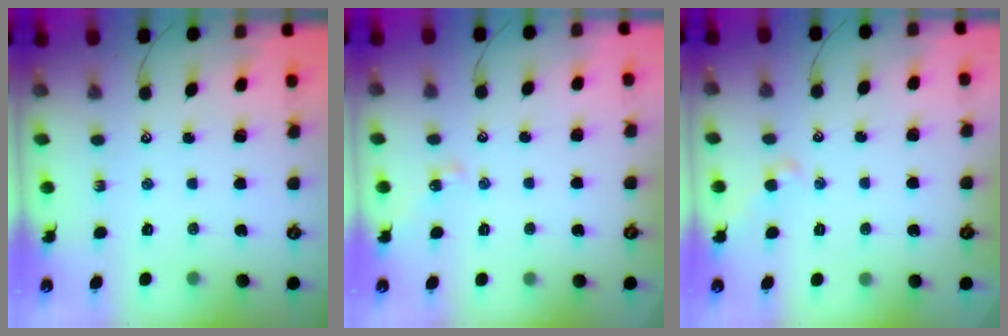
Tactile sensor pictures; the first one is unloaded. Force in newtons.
{"total": 2.2, "press": 2.1, "slide": 0.5}
{"total": 0.6, "press": 0.4, "slide": 0.5}